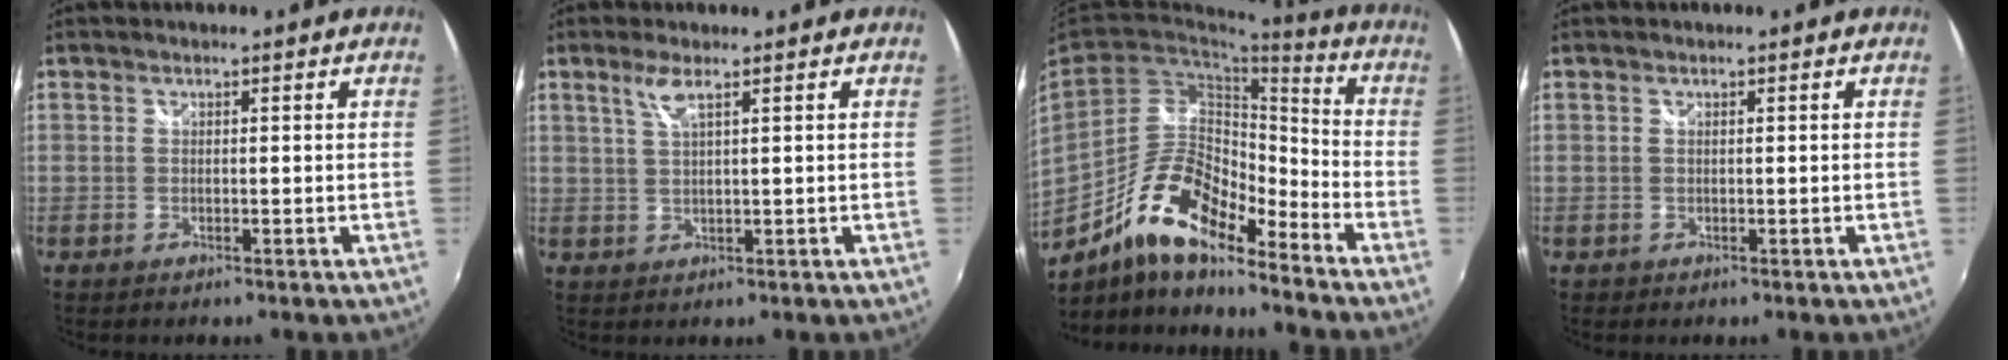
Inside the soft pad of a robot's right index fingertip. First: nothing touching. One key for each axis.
{"total": 3.0, "fx": 1.8, "fy": 0.0, "fz": 2.4, "tx": -0.048, "ty": 0.000, "tz": 0.037}
{"total": 16.1, "fx": -11.4, "fy": 4.8, "fz": 10.3, "tx": -0.192, "ty": 0.001, "tz": -0.214}
{"total": 0.0}